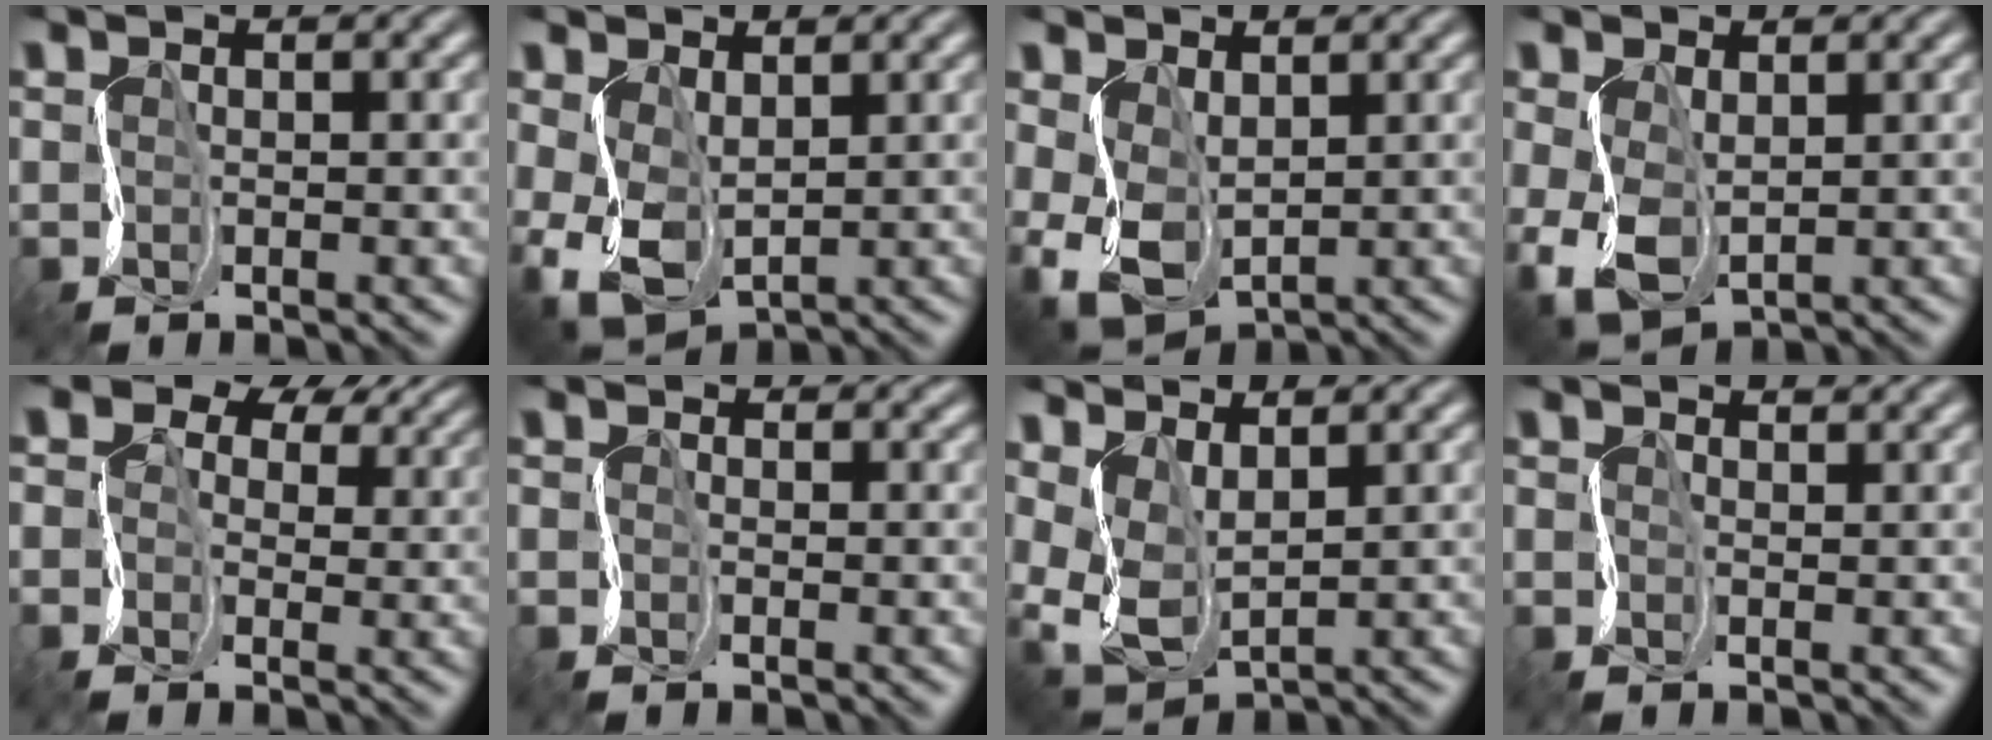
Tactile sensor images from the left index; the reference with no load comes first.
{"total": 3.6, "force": [-0.6, 2.4, 2.6], "torque": [-0.086, -0.009, -0.002]}
{"total": 3.7, "force": [-0.5, 2.6, 2.6], "torque": [-0.084, -0.008, 0.000]}
{"total": 3.0, "force": [-1.0, 2.0, 2.1], "torque": [-0.077, -0.007, -0.005]}
{"total": 8.8, "force": [3.7, 6.4, 4.8], "torque": [-0.096, 0.020, 0.038]}
{"total": 1.5, "force": [-1.3, 0.2, -0.7], "torque": [0.011, -0.002, -0.019]}
{"total": 2.9, "force": [0.4, 1.8, 2.3], "torque": [-0.075, -0.006, 0.020]}
{"total": 0.7, "force": [-0.3, -0.4, -0.5], "torque": [0.003, 0.007, -0.005]}